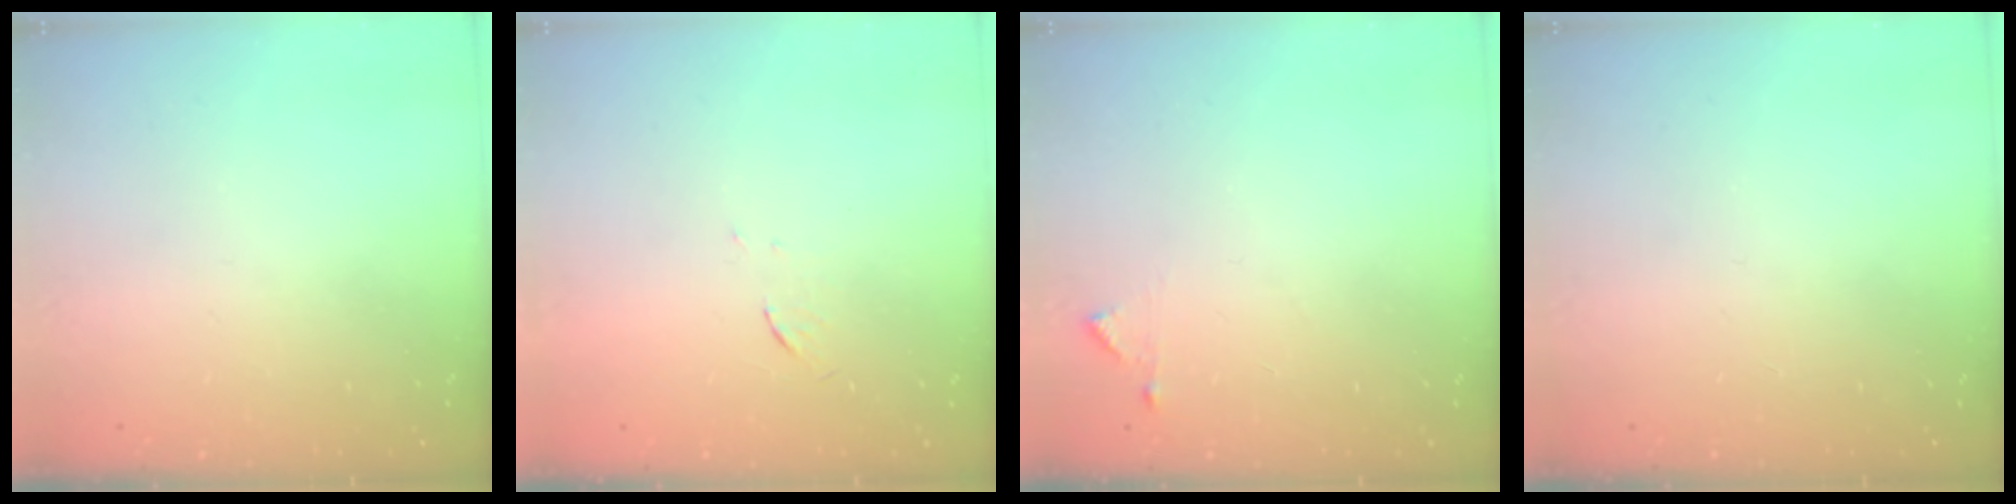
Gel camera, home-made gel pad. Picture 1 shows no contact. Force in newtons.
{"total": 3.1, "press": 2.8, "slide": 1.2}
{"total": 4.4, "press": 4.3, "slide": 0.4}
{"total": 0.0}